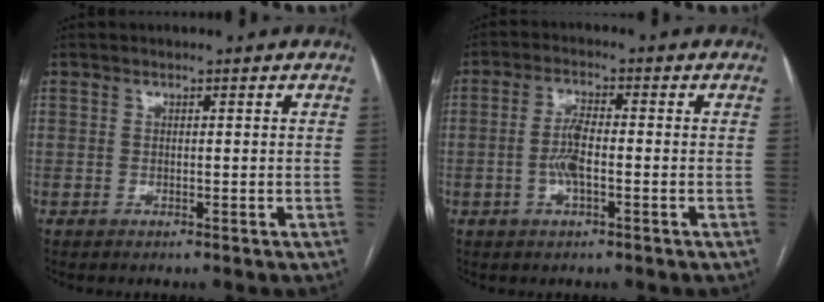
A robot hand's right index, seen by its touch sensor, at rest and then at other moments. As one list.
[{"total": 4.4, "force": [-0.9, 1.1, 4.1], "torque": [-0.089, 0.005, -0.018]}]